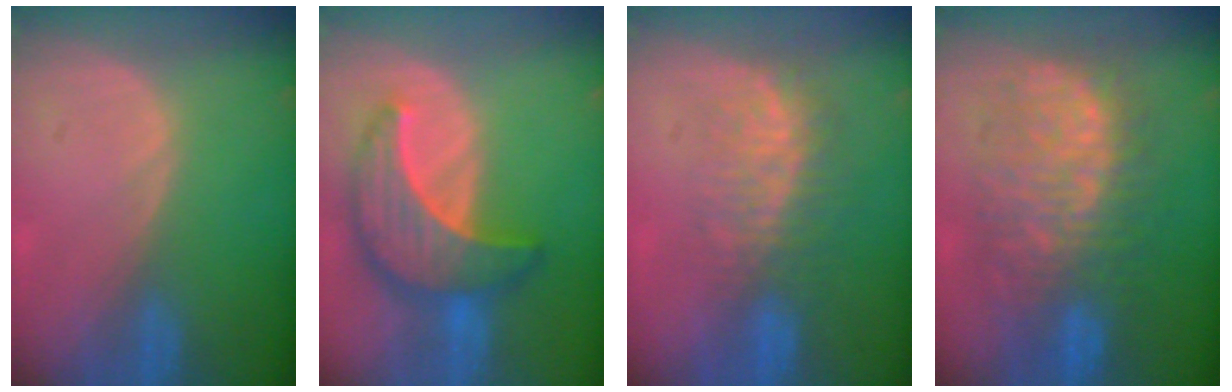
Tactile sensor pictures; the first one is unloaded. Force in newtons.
{"total": 10.0, "press": 10.0, "slide": 0.7}
{"total": 8.0, "press": 7.4, "slide": 3.0}
{"total": 12.1, "press": 12.0, "slide": 1.5}